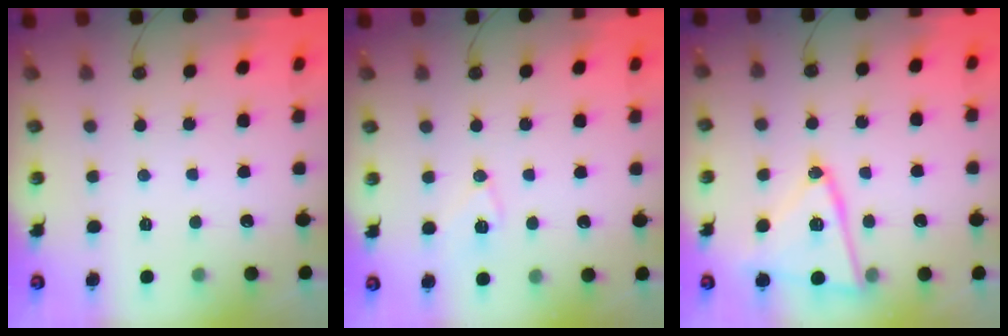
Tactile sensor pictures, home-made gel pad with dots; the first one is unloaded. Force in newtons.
{"total": 8.5, "press": 8.5, "slide": 0.5}
{"total": 17.0, "press": 16.9, "slide": 1.2}